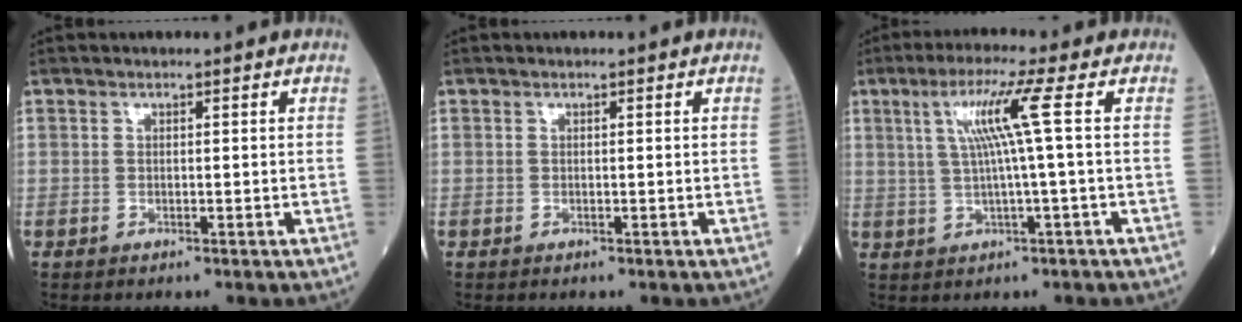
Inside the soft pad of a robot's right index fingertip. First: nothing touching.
{"total": 0.0}
{"total": 6.9, "force": [1.5, -1.6, 6.5], "torque": [-0.125, 0.012, 0.036]}